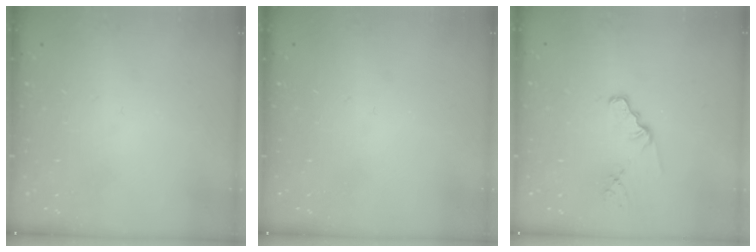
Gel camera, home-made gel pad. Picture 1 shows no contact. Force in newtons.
{"total": 0.0}
{"total": 1.8, "press": 1.8, "slide": 0.2}